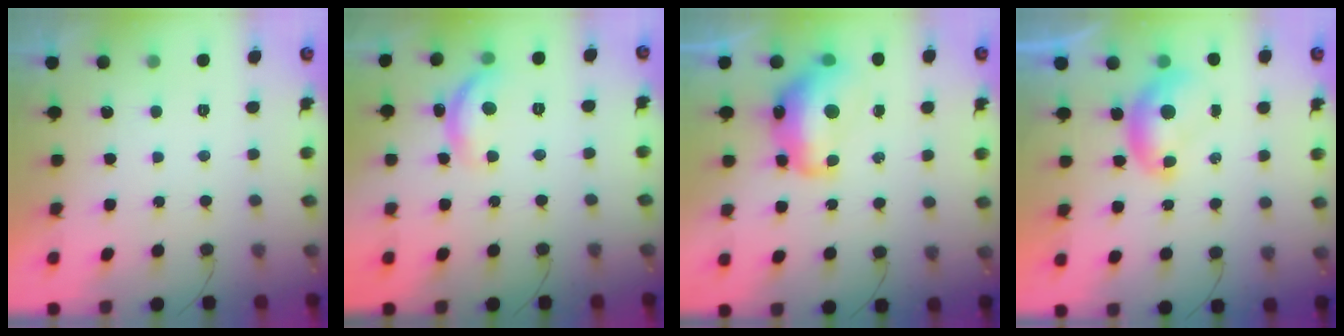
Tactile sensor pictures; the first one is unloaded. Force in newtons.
{"total": 11.2, "press": 11.2, "slide": 0.5}
{"total": 14.2, "press": 14.1, "slide": 1.4}
{"total": 6.8, "press": 6.7, "slide": 0.4}